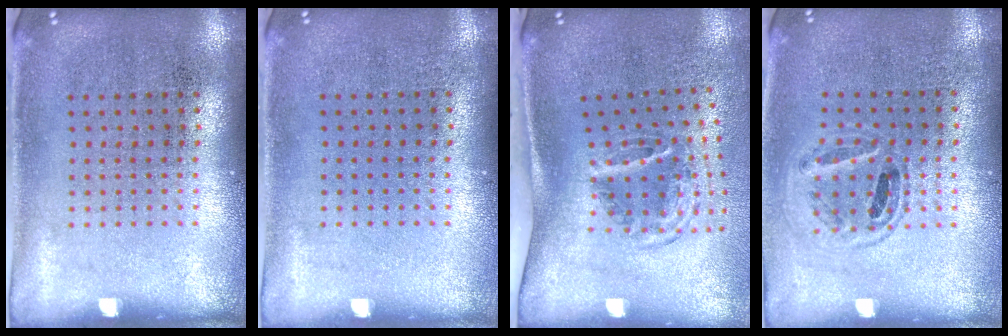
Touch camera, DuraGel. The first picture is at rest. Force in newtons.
{"total": 0.0}
{"total": 2.0, "press": 1.2, "slide": 1.6}
{"total": 0.9, "press": 0.8, "slide": 0.3}